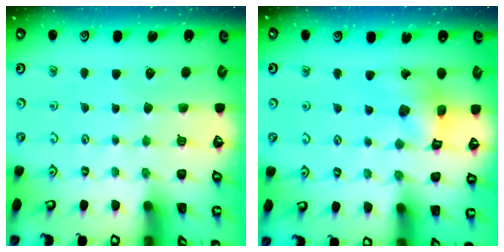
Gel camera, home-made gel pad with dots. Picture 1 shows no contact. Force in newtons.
{"total": 11.9, "press": 11.8, "slide": 1.3}